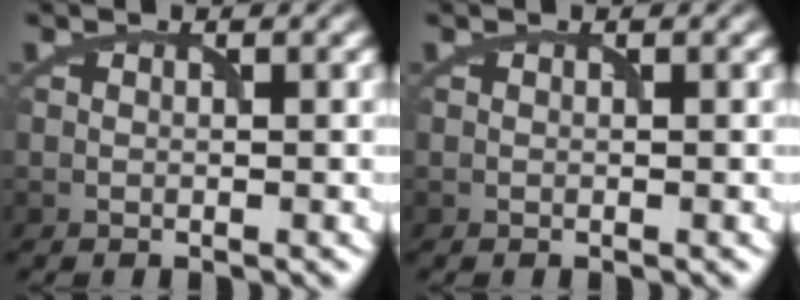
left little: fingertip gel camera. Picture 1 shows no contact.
{"total": 0.0}